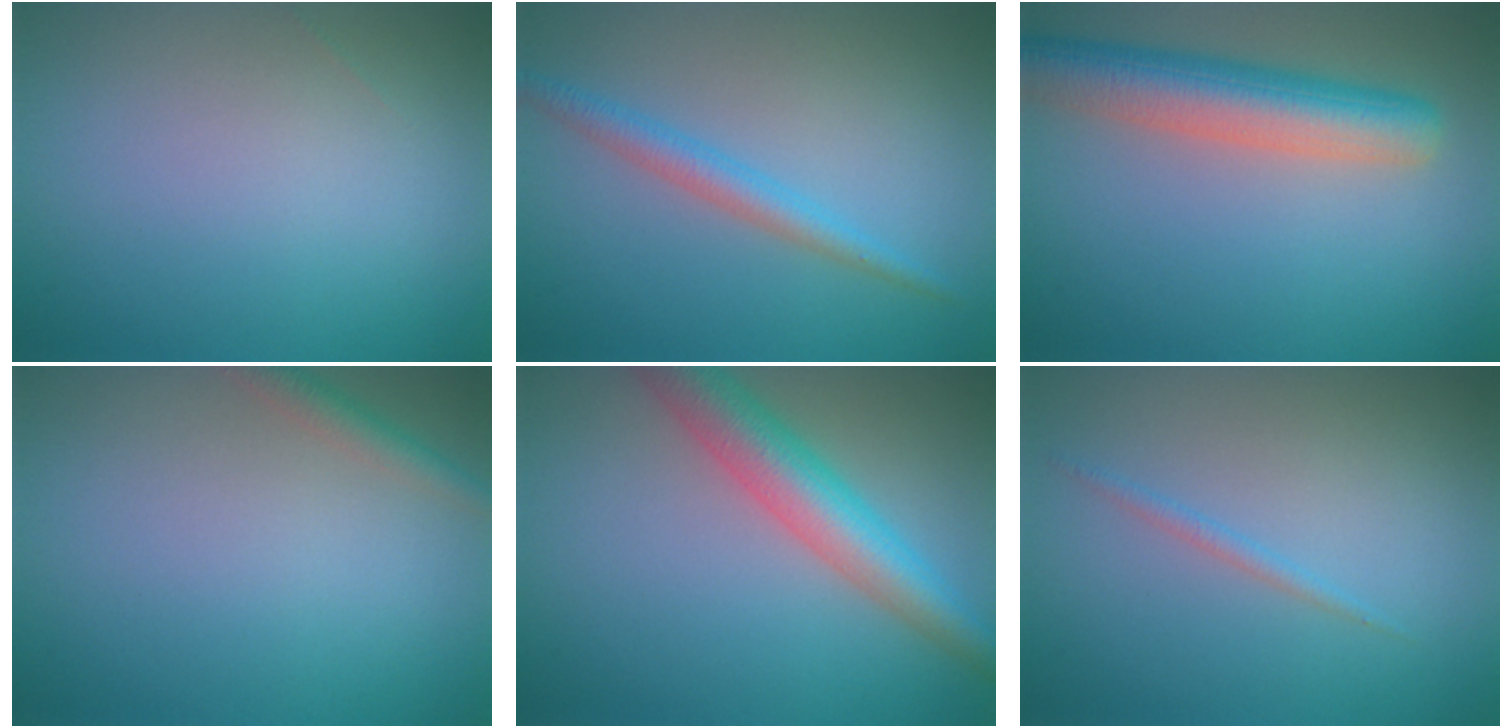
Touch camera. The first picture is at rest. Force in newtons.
{"total": 2.4, "press": 2.4, "slide": 0.1}
{"total": 6.6, "press": 6.6, "slide": 0.3}
{"total": 1.9, "press": 1.9, "slide": 0.0}
{"total": 6.1, "press": 6.1, "slide": 0.2}
{"total": 0.9, "press": 0.9, "slide": 0.1}